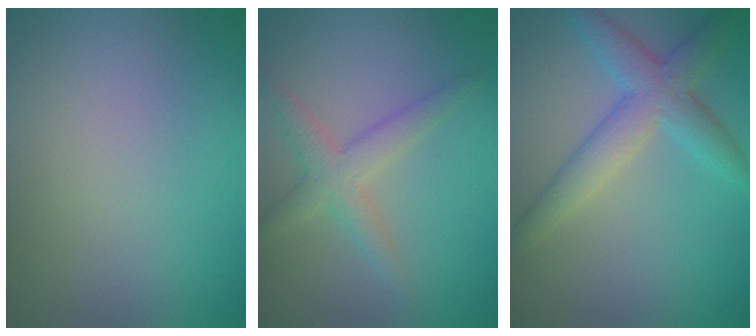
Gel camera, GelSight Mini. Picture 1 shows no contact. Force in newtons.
{"total": 2.8, "press": 2.8, "slide": 0.1}
{"total": 4.3, "press": 4.3, "slide": 0.2}